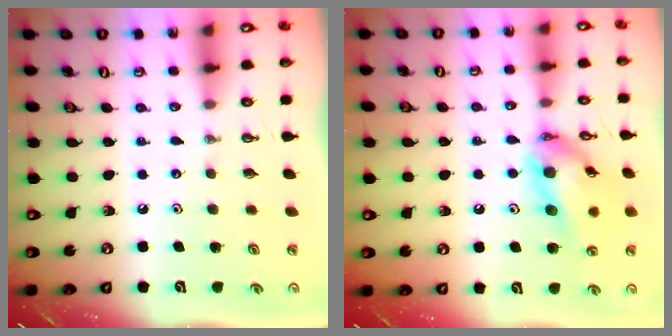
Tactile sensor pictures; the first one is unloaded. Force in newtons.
{"total": 14.2, "press": 14.2, "slide": 1.2}